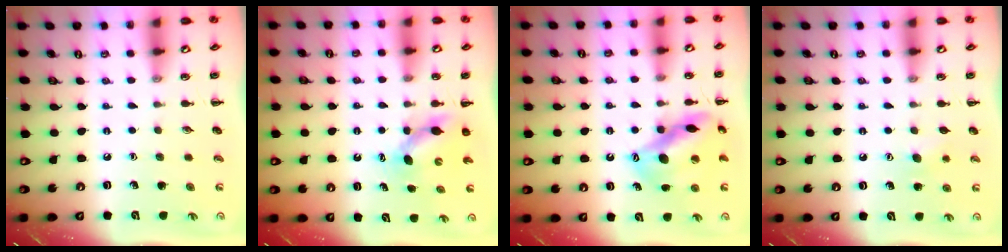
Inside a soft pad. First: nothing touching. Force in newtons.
{"total": 5.1, "press": 4.9, "slide": 1.1}
{"total": 14.6, "press": 14.1, "slide": 3.7}
{"total": 5.4, "press": 5.2, "slide": 1.4}